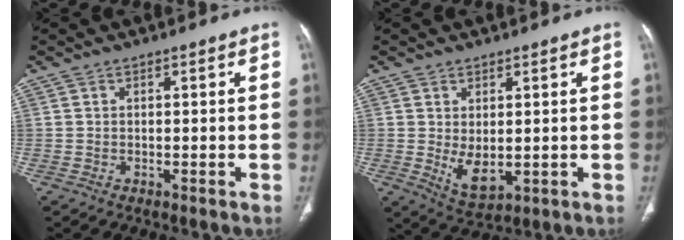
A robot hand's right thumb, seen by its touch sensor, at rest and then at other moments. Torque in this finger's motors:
{"motor_torque": [-0.51, 0.56, 0.63, 0.19, 0.12]}